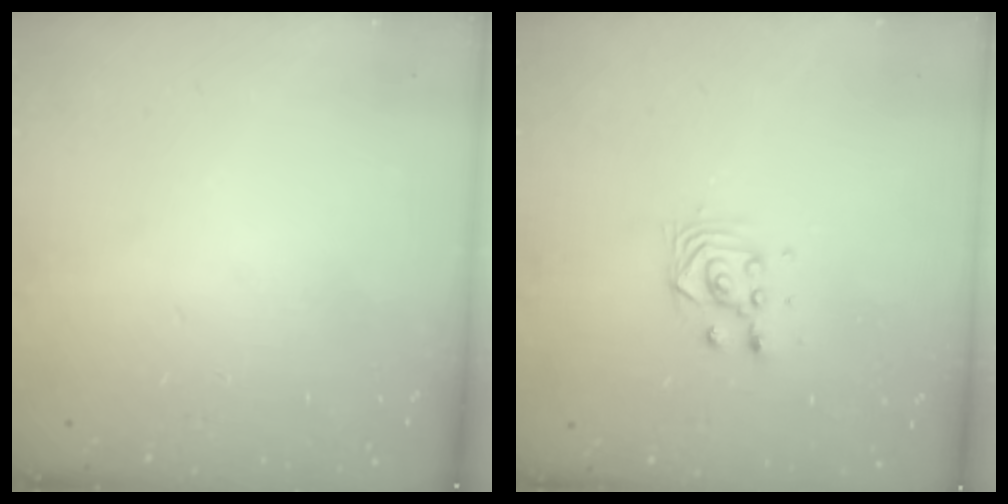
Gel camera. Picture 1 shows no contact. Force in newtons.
{"total": 2.8, "press": 2.8, "slide": 0.2}